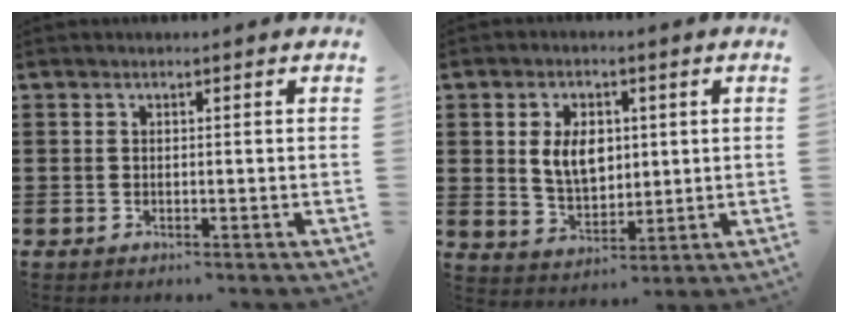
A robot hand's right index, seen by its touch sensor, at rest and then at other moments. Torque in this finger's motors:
{"motor_torque": [1.14, 0.83, 0.32, 0.13]}